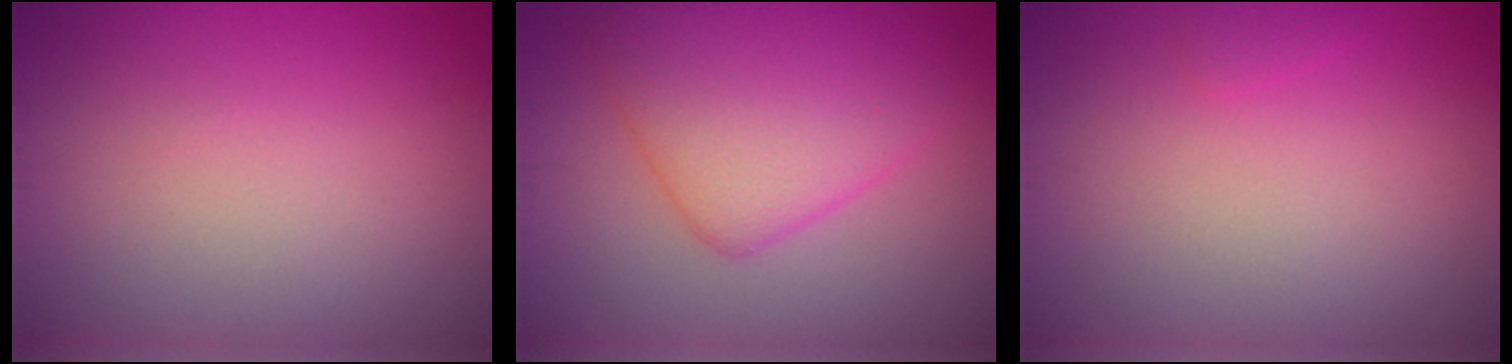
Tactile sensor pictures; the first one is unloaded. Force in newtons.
{"total": 7.0, "press": 7.0, "slide": 0.4}
{"total": 0.7, "press": 0.7, "slide": 0.1}